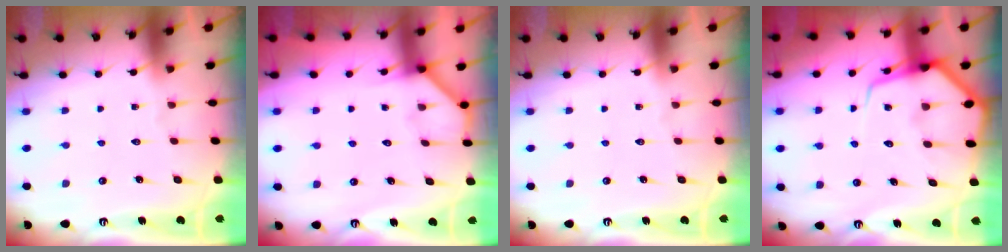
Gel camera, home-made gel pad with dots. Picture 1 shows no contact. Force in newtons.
{"total": 2.9, "press": 2.9, "slide": 0.5}
{"total": 0.0}
{"total": 8.7, "press": 8.6, "slide": 1.0}